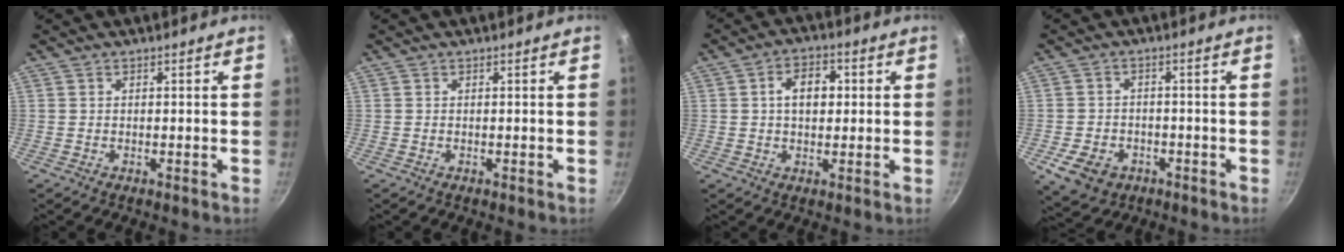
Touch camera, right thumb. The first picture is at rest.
{"total": 0.0}
{"total": 6.6, "force": [1.0, 4.3, 5.0], "torque": [-0.063, 0.012, 0.012]}
{"total": 7.5, "force": [-3.4, 5.7, 3.5], "torque": [-0.057, 0.018, -0.047]}